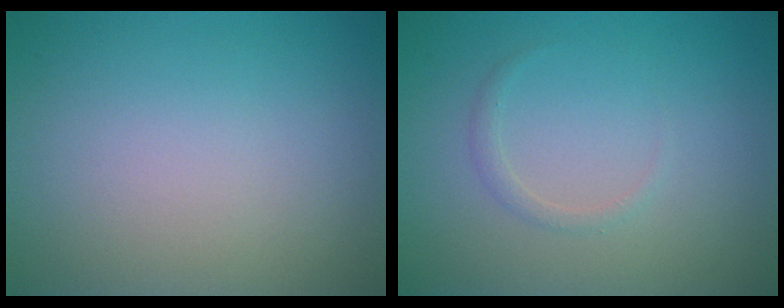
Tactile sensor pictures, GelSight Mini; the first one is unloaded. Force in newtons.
{"total": 0.8, "press": 0.8, "slide": 0.2}